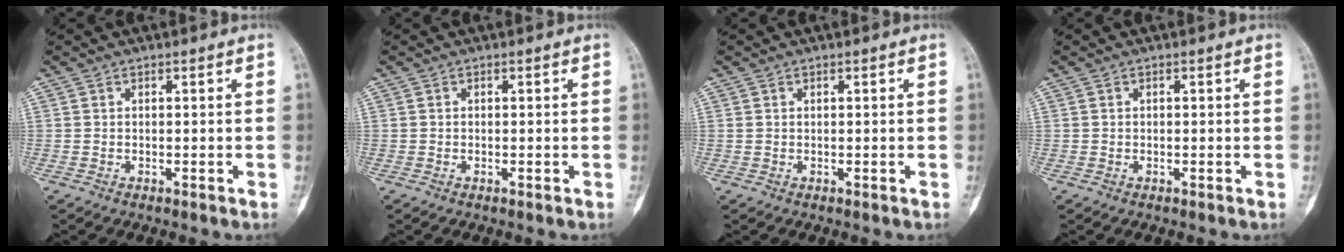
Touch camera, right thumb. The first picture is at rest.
{"total": 0.0}
{"total": 0.0}
{"total": 0.0}